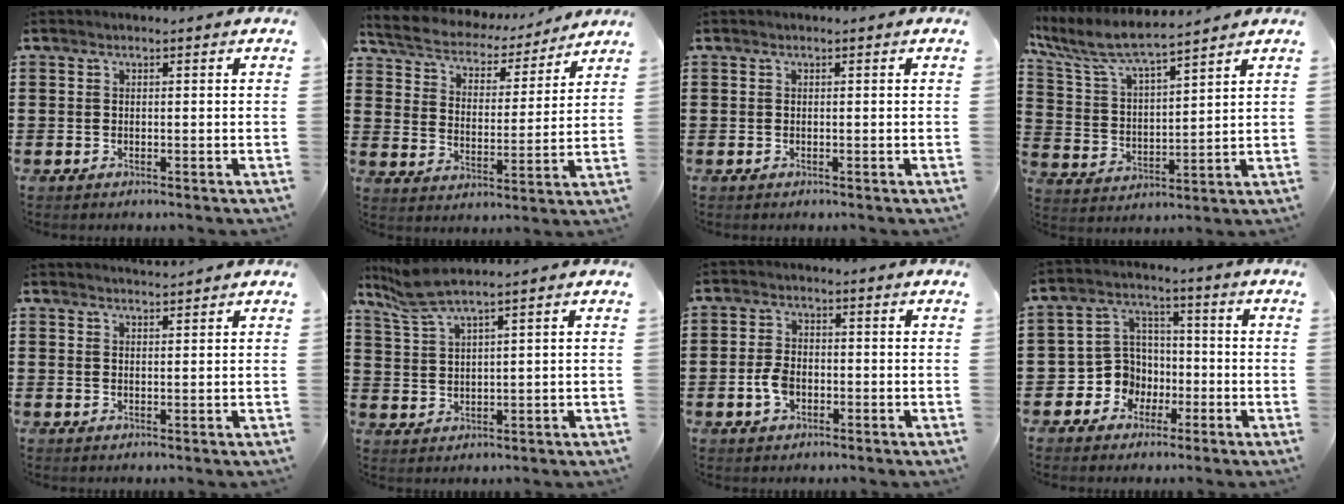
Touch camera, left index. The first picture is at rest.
{"total": 5.0, "force": [4.8, 1.0, 0.7], "torque": [-0.039, -0.033, 0.079]}
{"total": 0.0}
{"total": 7.7, "force": [6.8, 1.0, 3.6], "torque": [-0.100, -0.034, 0.115]}
{"total": 1.5, "force": [1.5, -0.1, 0.1], "torque": [-0.005, 0.002, 0.030]}
{"total": 5.1, "force": [4.0, 0.5, 3.1], "torque": [-0.074, -0.002, 0.073]}
{"total": 3.8, "force": [-1.0, 2.4, 2.8], "torque": [-0.065, -0.001, -0.021]}
{"total": 7.0, "force": [-2.0, 6.5, 1.8], "torque": [-0.074, 0.006, -0.039]}